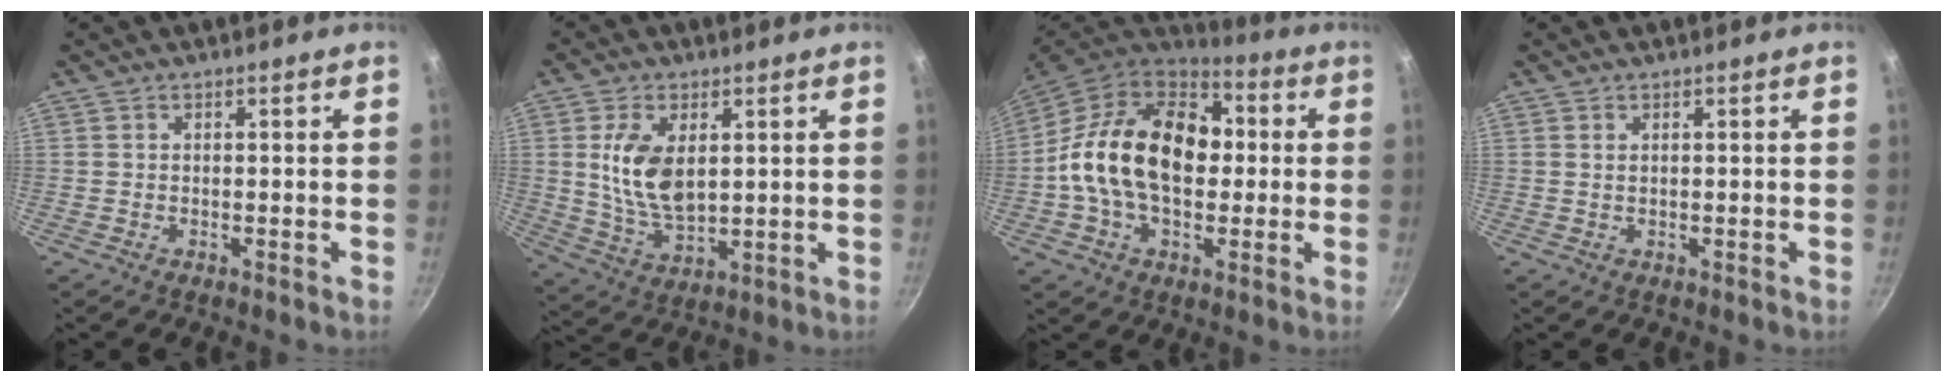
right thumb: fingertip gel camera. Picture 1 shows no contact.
{"total": 11.1, "force": [2.3, 6.2, 8.9], "torque": [-0.164, -0.020, 0.052]}
{"total": 21.8, "force": [0.6, 14.7, 16.1], "torque": [-0.245, 0.033, -0.004]}
{"total": 0.6, "force": [0.2, 0.3, 0.4], "torque": [-0.010, 0.000, 0.005]}